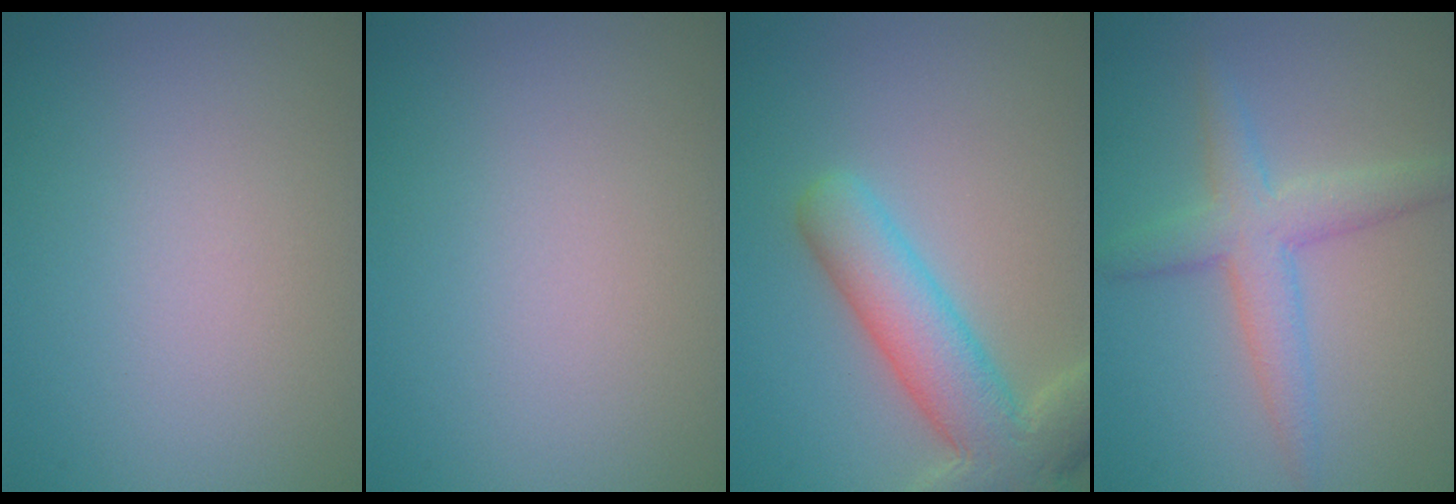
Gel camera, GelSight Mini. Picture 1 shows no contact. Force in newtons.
{"total": 0.0}
{"total": 6.8, "press": 6.8, "slide": 0.6}
{"total": 3.8, "press": 3.8, "slide": 0.2}